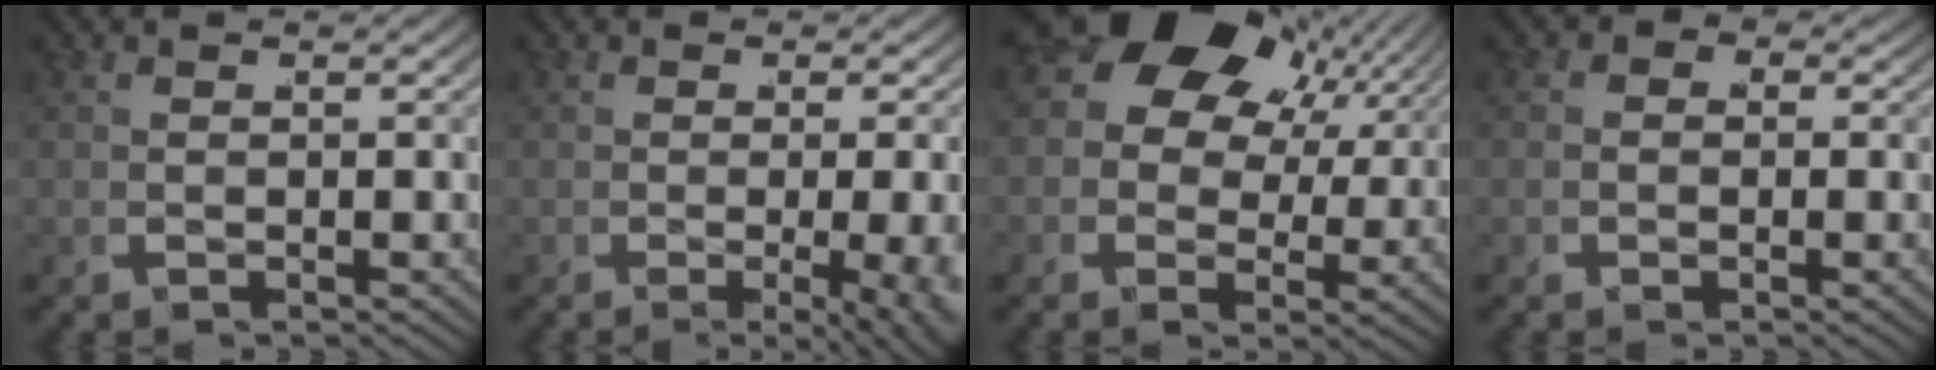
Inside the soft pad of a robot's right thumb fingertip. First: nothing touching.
{"total": 5.6, "force": [-1.6, 1.7, 5.1], "torque": [-0.075, -0.012, -0.022]}
{"total": 11.8, "force": [3.6, 8.4, 7.5], "torque": [-0.139, 0.019, 0.035]}
{"total": 1.7, "force": [-0.8, 1.5, -0.1], "torque": [-0.010, -0.004, -0.021]}